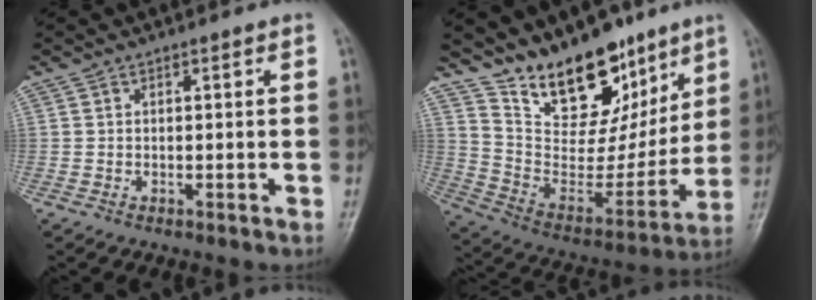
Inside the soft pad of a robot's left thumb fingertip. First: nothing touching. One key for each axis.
{"total": 20.7, "fx": 14.8, "fy": 10.0, "fz": 10.3, "tx": -0.101, "ty": -0.085, "tz": 0.257}